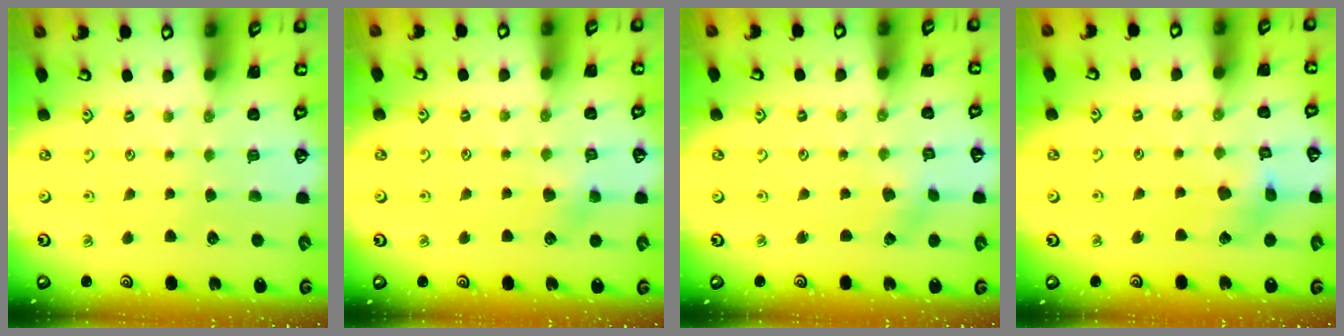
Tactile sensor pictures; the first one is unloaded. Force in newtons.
{"total": 5.7, "press": 5.7, "slide": 0.4}
{"total": 1.9, "press": 1.9, "slide": 0.2}
{"total": 7.8, "press": 7.7, "slide": 1.0}